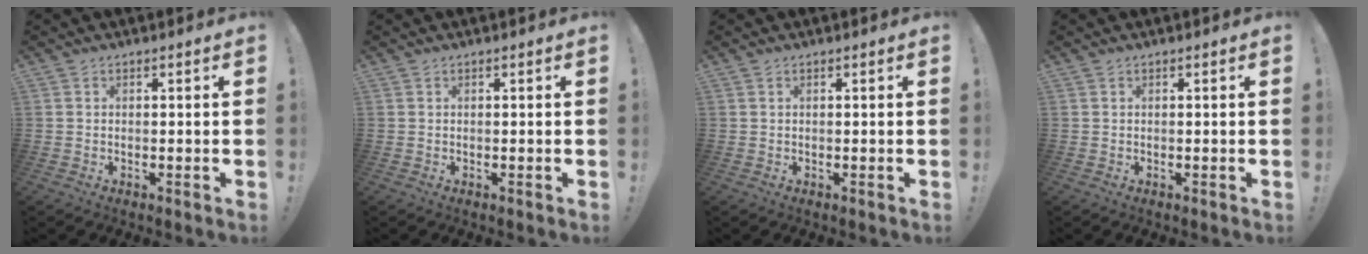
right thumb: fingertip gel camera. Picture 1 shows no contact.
{"total": 0.0}
{"total": 0.0}
{"total": 0.0}